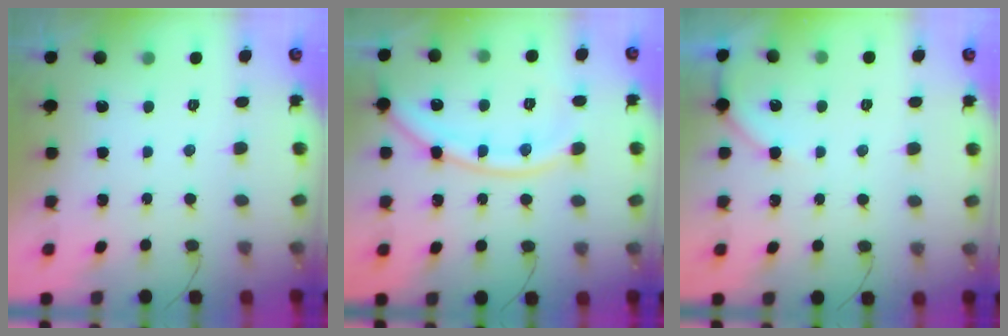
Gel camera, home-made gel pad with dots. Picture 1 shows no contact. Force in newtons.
{"total": 13.0, "press": 12.9, "slide": 1.6}
{"total": 4.8, "press": 4.7, "slide": 0.7}